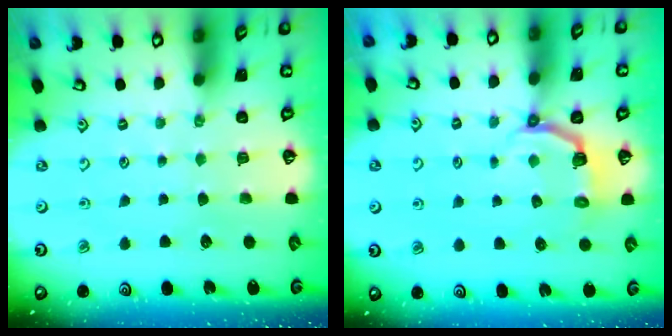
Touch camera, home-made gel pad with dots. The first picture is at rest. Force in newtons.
{"total": 4.1, "press": 2.5, "slide": 3.2}